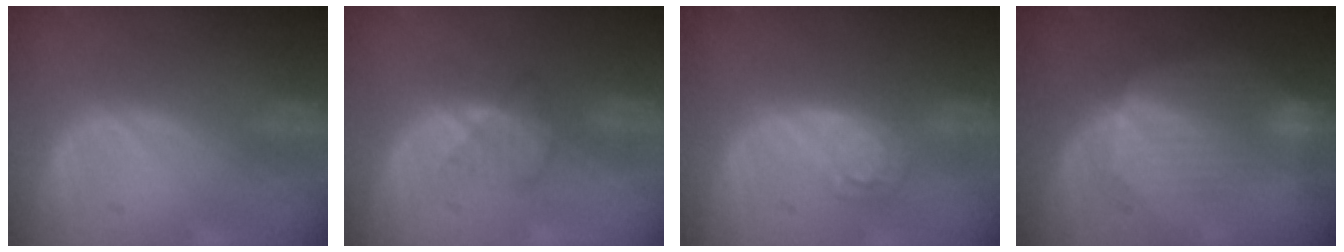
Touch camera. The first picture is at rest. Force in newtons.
{"total": 3.0, "press": 2.8, "slide": 1.1}
{"total": 5.3, "press": 4.6, "slide": 2.6}
{"total": 7.1, "press": 7.0, "slide": 1.2}